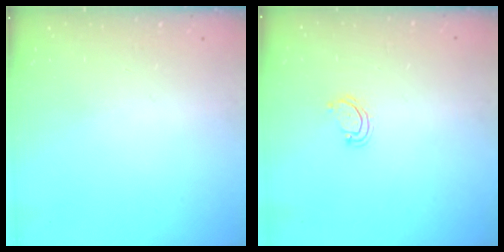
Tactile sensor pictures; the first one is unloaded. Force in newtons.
{"total": 3.9, "press": 3.9, "slide": 0.4}